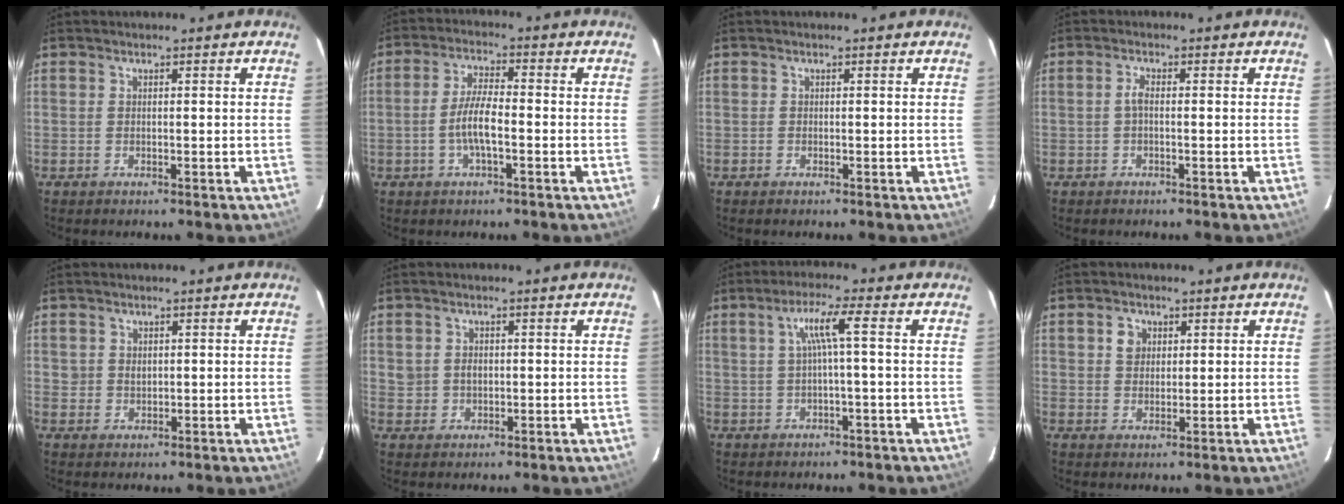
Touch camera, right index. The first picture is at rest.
{"total": 6.0, "force": [-1.8, 1.4, 5.6], "torque": [-0.112, 0.003, -0.035]}
{"total": 0.0}
{"total": 1.5, "force": [-0.3, 0.5, 1.4], "torque": [-0.029, 0.006, -0.008]}
{"total": 1.7, "force": [0.5, 1.6, 0.4], "torque": [-0.005, 0.003, 0.009]}
{"total": 2.7, "force": [0.2, 2.6, 0.9], "torque": [-0.018, 0.006, 0.007]}
{"total": 4.7, "force": [0.3, -0.5, 4.7], "torque": [-0.091, 0.003, 0.009]}
{"total": 3.4, "force": [1.2, 2.9, 1.3], "torque": [-0.015, 0.013, 0.022]}